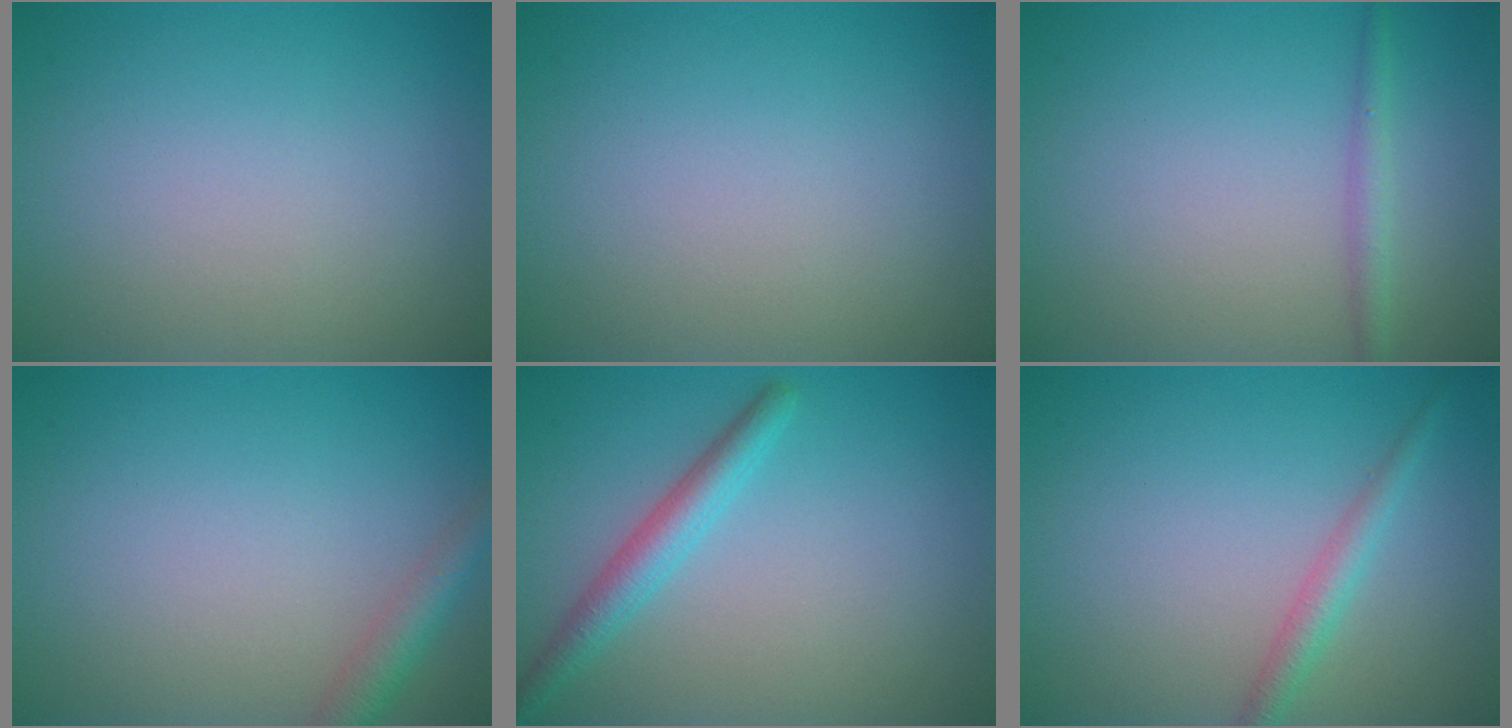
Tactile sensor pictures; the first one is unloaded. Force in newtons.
{"total": 0.0}
{"total": 1.6, "press": 1.6, "slide": 0.1}
{"total": 2.4, "press": 2.4, "slide": 0.1}
{"total": 2.8, "press": 2.8, "slide": 0.1}
{"total": 2.0, "press": 2.0, "slide": 0.1}